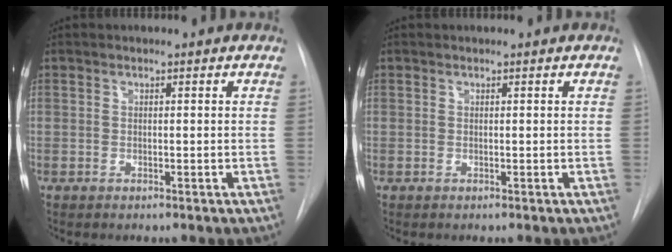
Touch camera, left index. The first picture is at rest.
{"total": 0.0}